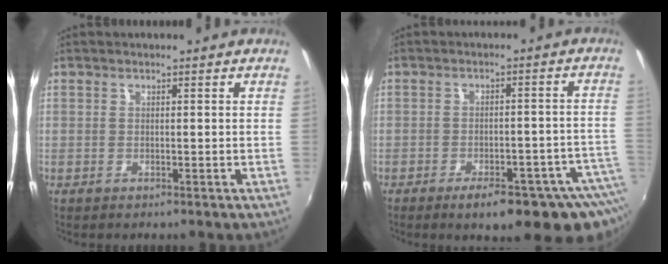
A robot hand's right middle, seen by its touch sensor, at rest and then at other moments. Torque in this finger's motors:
{"motor_torque": [1.16, -0.98, 0.22, 0.08]}